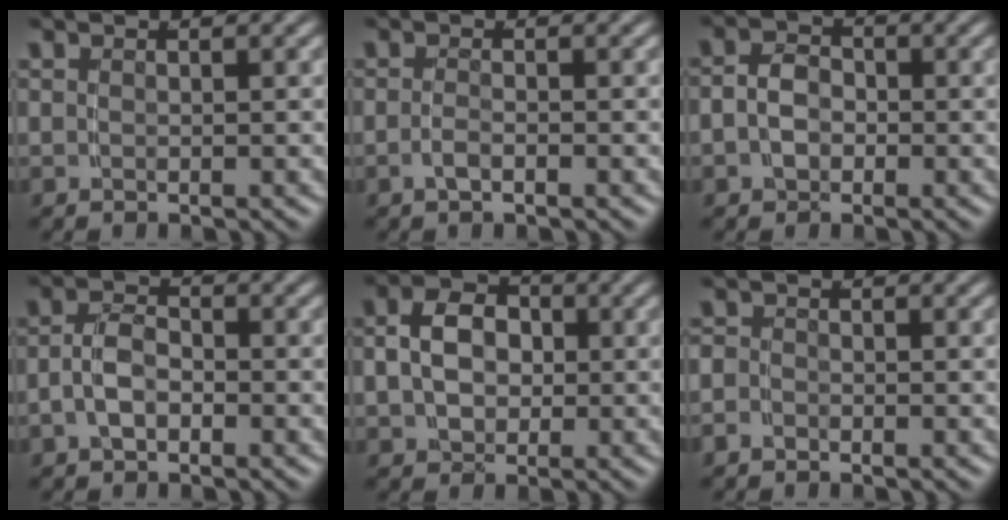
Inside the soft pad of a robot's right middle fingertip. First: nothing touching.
{"total": 1.2, "force": [-1.0, -0.2, 0.6], "torque": [-0.014, -0.004, -0.017]}
{"total": 3.8, "force": [-0.8, 3.1, 2.0], "torque": [-0.050, -0.014, -0.012]}
{"total": 3.3, "force": [-1.2, 2.1, 2.2], "torque": [-0.053, -0.009, -0.017]}
{"total": 5.4, "force": [0.1, 4.2, 3.4], "torque": [-0.063, -0.013, 0.008]}
{"total": 1.4, "force": [-0.9, 0.9, 0.3], "torque": [-0.013, -0.011, -0.016]}